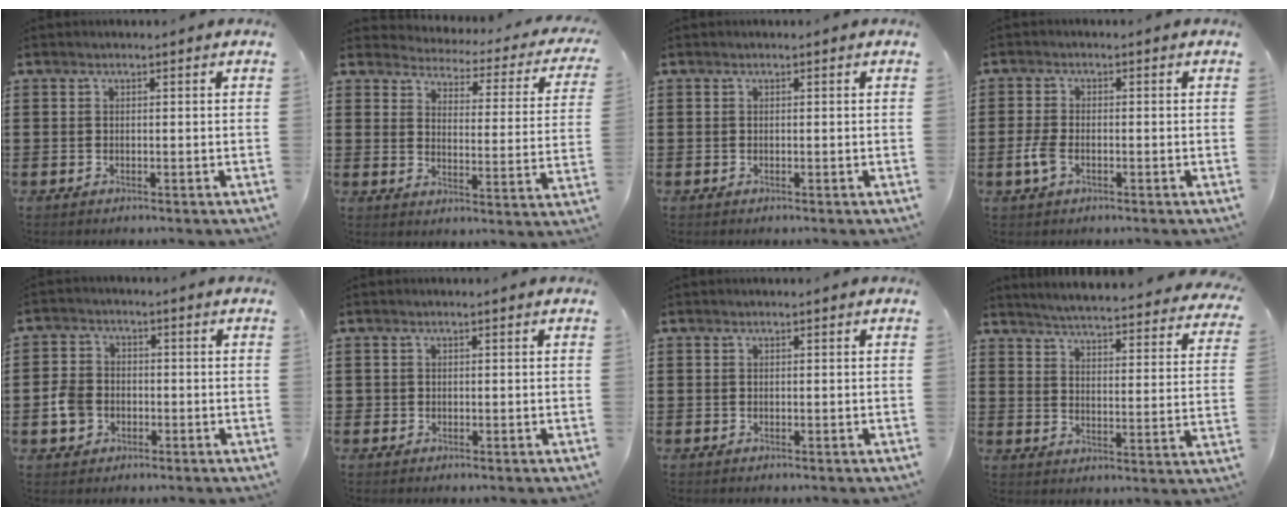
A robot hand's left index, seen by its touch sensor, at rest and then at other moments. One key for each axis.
{"total": 2.5, "fx": 2.5, "fy": 0.2, "fz": 0.4, "tx": -0.030, "ty": -0.027, "tz": 0.034}
{"total": 0.0}
{"total": 3.3, "fx": -1.3, "fy": 1.8, "fz": 2.5, "tx": -0.066, "ty": -0.004, "tz": -0.028}
{"total": 4.4, "fx": -1.3, "fy": 3.7, "fz": 1.9, "tx": -0.055, "ty": 0.005, "tz": -0.030}
{"total": 0.6, "fx": 0.1, "fy": 0.5, "fz": 0.0, "tx": -0.002, "ty": 0.005, "tz": 0.001}
{"total": 0.0}
{"total": 4.3, "fx": 4.2, "fy": -0.5, "fz": 1.0, "tx": -0.043, "ty": -0.038, "tz": 0.067}